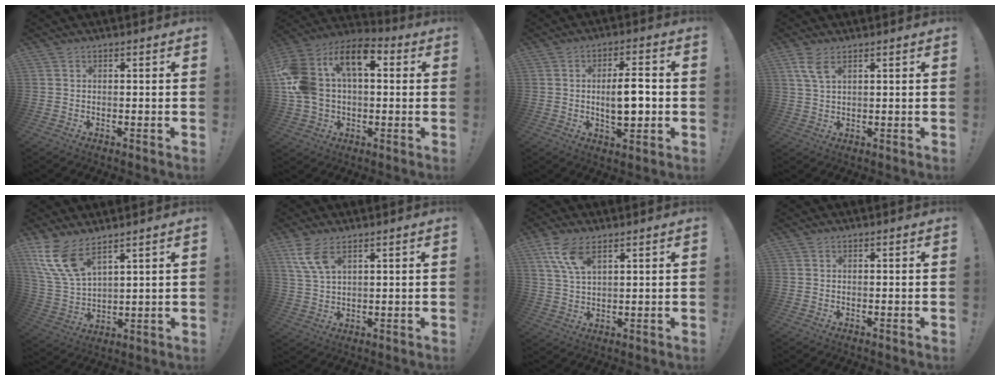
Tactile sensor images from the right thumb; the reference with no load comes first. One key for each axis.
{"total": 19.1, "fx": 5.3, "fy": 12.5, "fz": 13.4, "tx": -0.262, "ty": -0.002, "tz": 0.097}
{"total": 9.4, "fx": -0.6, "fy": 3.6, "fz": 8.6, "tx": -0.139, "ty": 0.000, "tz": -0.016}
{"total": 5.0, "fx": 2.8, "fy": 1.9, "fz": 3.6, "tx": -0.070, "ty": -0.007, "tz": 0.052}
{"total": 11.9, "fx": 8.1, "fy": 4.6, "fz": 7.4, "tx": -0.163, "ty": -0.042, "tz": 0.158}
{"total": 7.4, "fx": 4.4, "fy": 3.0, "fz": 5.1, "tx": -0.107, "ty": -0.019, "tz": 0.083}
{"total": 8.5, "fx": 5.0, "fy": 3.4, "fz": 5.9, "tx": -0.118, "ty": -0.013, "tz": 0.096}
{"total": 0.0}